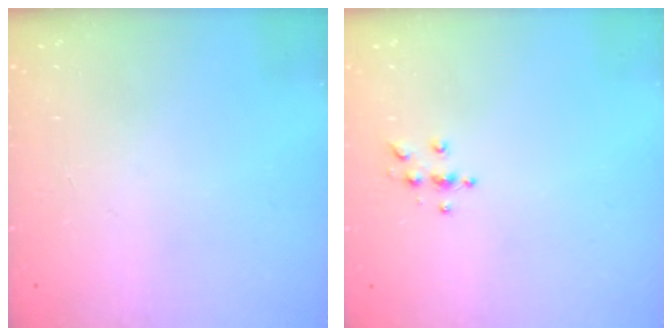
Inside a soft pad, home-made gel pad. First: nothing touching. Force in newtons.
{"total": 4.6, "press": 4.5, "slide": 0.5}